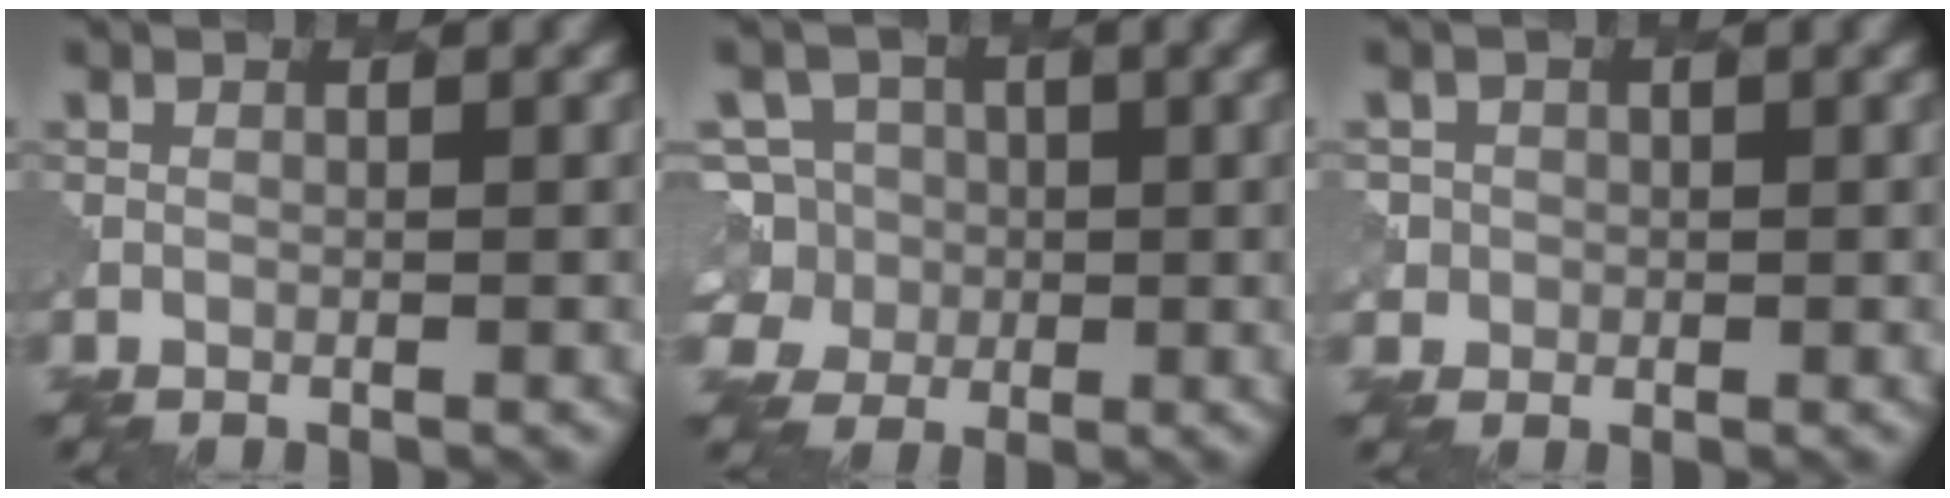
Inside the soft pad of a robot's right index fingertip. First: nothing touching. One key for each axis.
{"total": 7.2, "fx": -0.9, "fy": 6.9, "fz": 2.1, "tx": -0.044, "ty": 0.026, "tz": -0.046}
{"total": 2.3, "fx": 0.2, "fy": 2.3, "fz": -0.3, "tx": 0.009, "ty": 0.008, "tz": 0.000}